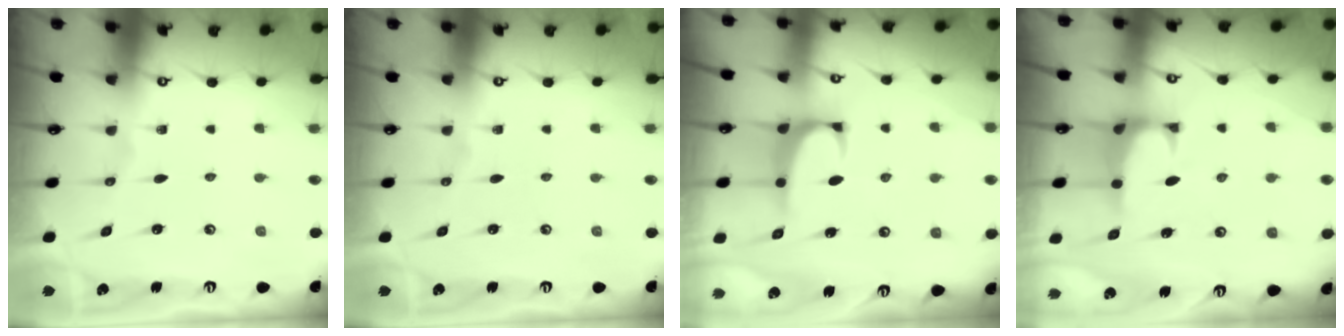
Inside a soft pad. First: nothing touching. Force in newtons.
{"total": 0.0}
{"total": 0.8, "press": 0.6, "slide": 0.6}
{"total": 1.3, "press": 1.1, "slide": 0.6}